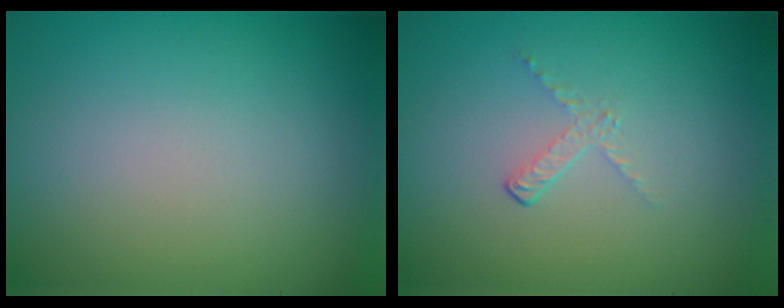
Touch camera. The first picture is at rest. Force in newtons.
{"total": 1.1, "press": 0.4, "slide": 1.1}